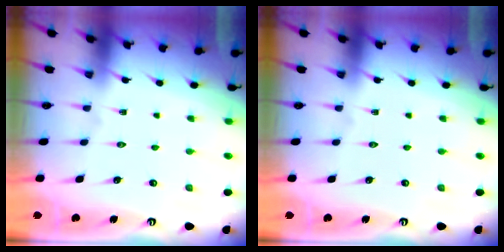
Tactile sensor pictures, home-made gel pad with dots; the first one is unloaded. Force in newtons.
{"total": 0.0}